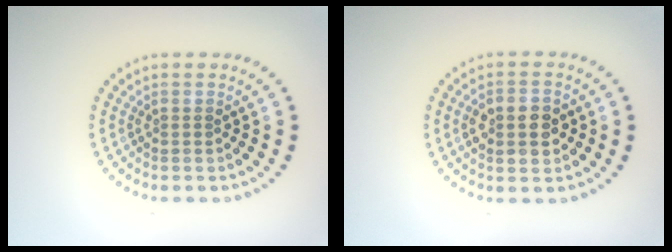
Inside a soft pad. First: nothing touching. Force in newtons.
{"total": 3.7, "press": 3.7, "slide": 0.2}